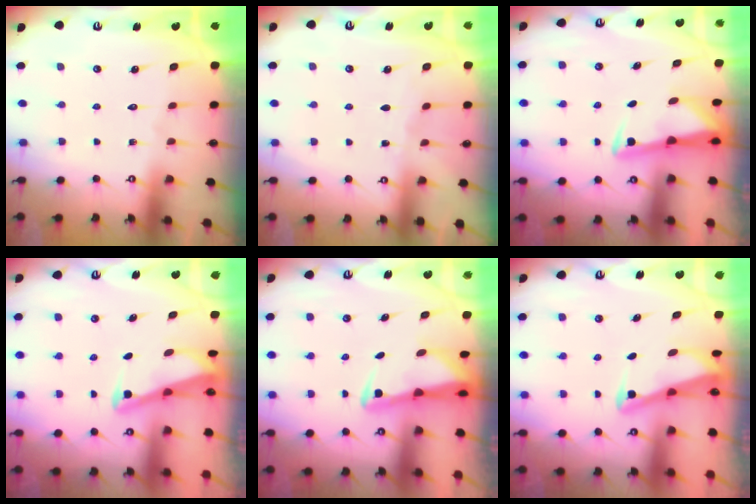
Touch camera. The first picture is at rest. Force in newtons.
{"total": 2.7, "press": 2.7, "slide": 0.4}
{"total": 2.8, "press": 2.7, "slide": 0.5}
{"total": 2.8, "press": 2.8, "slide": 0.3}
{"total": 3.0, "press": 2.9, "slide": 0.5}
{"total": 2.7, "press": 2.6, "slide": 0.3}